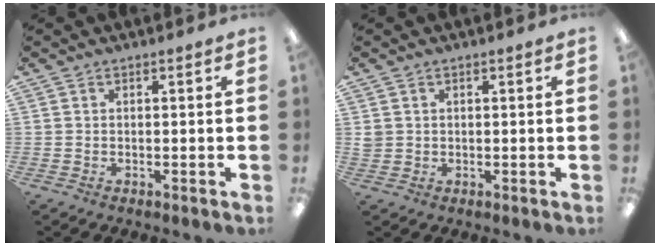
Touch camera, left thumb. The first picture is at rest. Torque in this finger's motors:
{"motor_torque": [-0.02, 0.14, 0.29, -0.13, -0.02]}